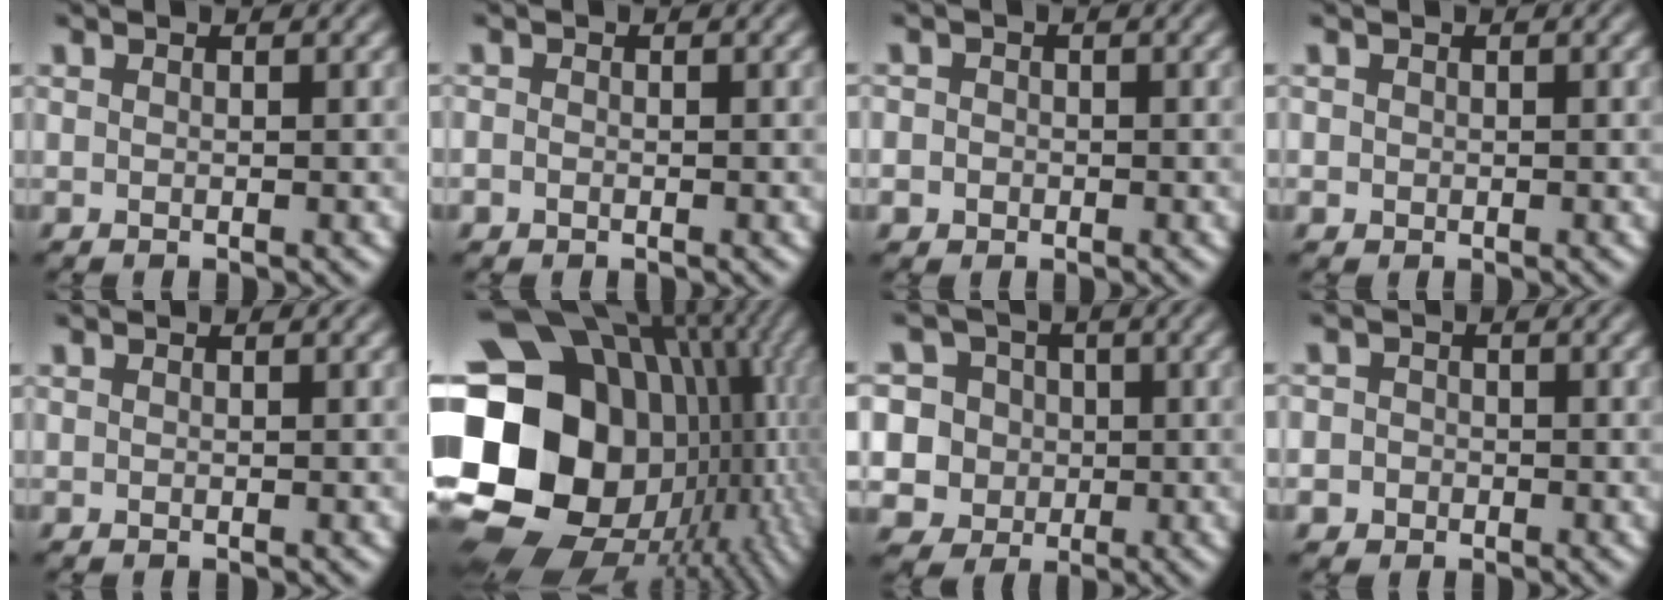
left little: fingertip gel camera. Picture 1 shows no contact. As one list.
[{"total": 0.7, "force": [-0.3, 0.6, 0.3], "torque": [-0.003, -0.004, -0.006]}, {"total": 1.6, "force": [-0.1, 1.5, 0.5], "torque": [0.011, 0.004, -0.014]}, {"total": 0.6, "force": [0.0, 0.6, 0.1], "torque": [0.004, -0.002, -0.002]}, {"total": 0.0}, {"total": 23.2, "force": [-0.2, 18.6, 13.9], "torque": [-0.276, 0.002, -0.012]}, {"total": 8.3, "force": [1.4, 7.7, 2.7], "torque": [-0.059, 0.030, 0.002]}, {"total": 2.4, "force": [-0.5, 2.3, 0.6], "torque": [0.015, 0.013, -0.032]}]